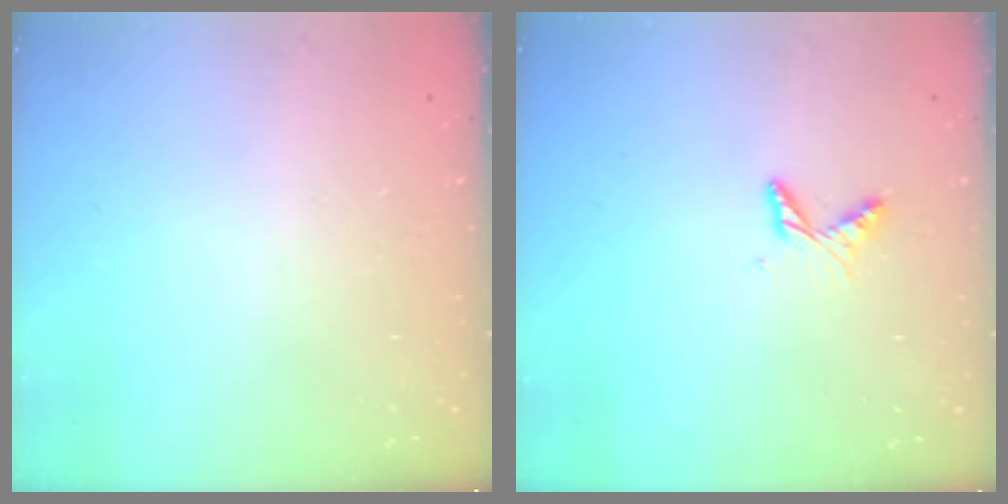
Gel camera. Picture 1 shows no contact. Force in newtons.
{"total": 5.9, "press": 5.9, "slide": 0.5}